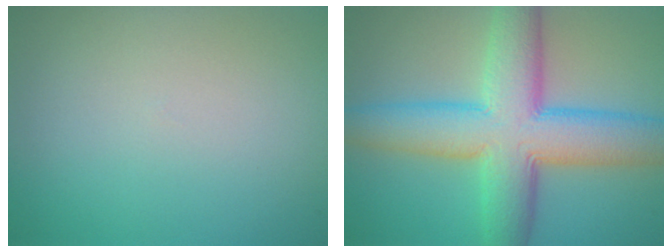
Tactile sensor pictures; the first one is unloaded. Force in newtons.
{"total": 10.2, "press": 10.2, "slide": 0.3}